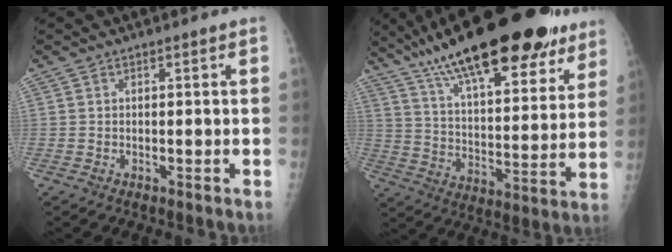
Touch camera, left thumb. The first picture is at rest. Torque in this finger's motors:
{"motor_torque": [1.89, -0.01, 1.75, -1.02, 0.30]}